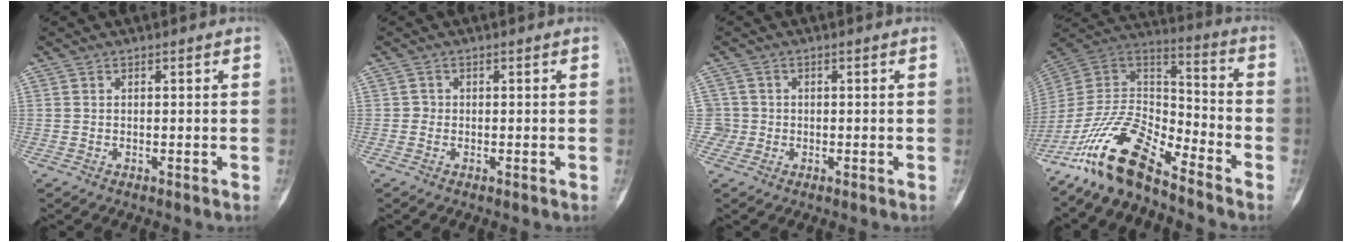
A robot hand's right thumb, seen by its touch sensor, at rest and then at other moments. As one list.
[{"total": 0.6, "force": [-0.3, 0.5, 0.2], "torque": [0.002, 0.002, -0.011]}, {"total": 2.3, "force": [-0.6, 2.2, -0.3], "torque": [0.020, 0.008, -0.017]}, {"total": 16.2, "force": [-12.1, 5.7, 9.2], "torque": [-0.157, 0.092, -0.234]}]